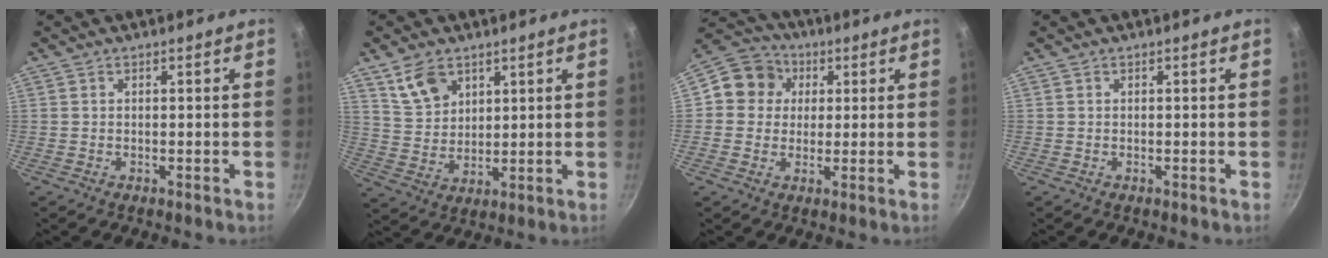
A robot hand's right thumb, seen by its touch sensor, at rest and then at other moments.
{"total": 8.1, "force": [4.7, 5.3, 3.8], "torque": [-0.051, -0.021, 0.099]}
{"total": 8.9, "force": [1.7, 8.2, 2.9], "torque": [-0.017, 0.014, 0.008]}
{"total": 0.0}